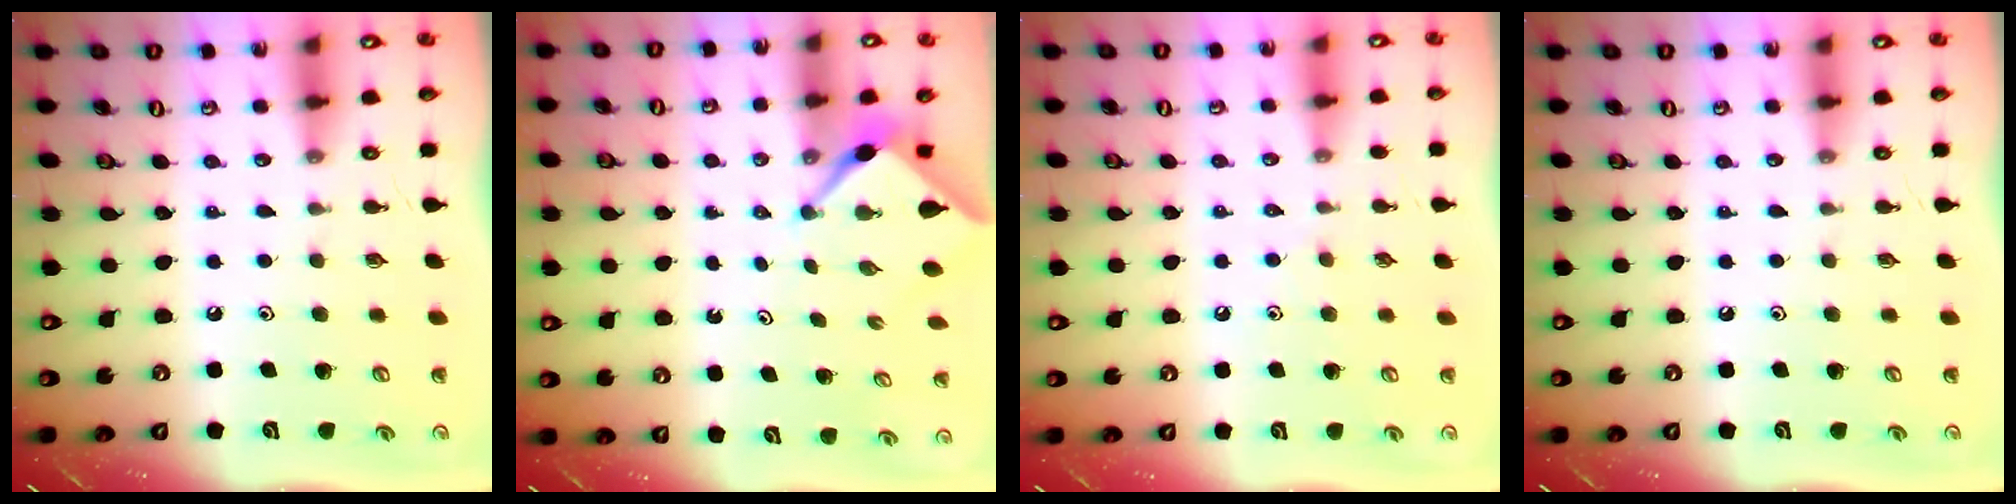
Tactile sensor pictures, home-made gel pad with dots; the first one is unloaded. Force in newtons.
{"total": 2.4, "press": 2.4, "slide": 0.2}
{"total": 3.9, "press": 3.8, "slide": 0.7}
{"total": 0.0}